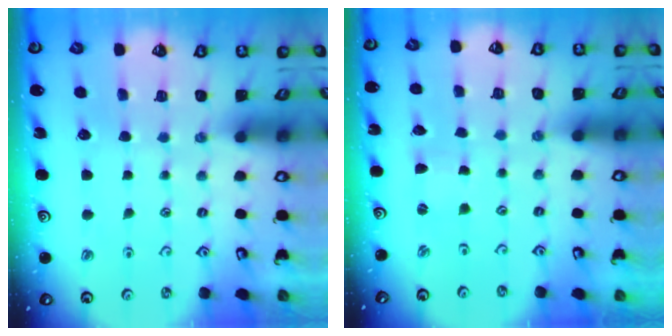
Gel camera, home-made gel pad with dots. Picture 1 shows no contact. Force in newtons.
{"total": 0.9, "press": 0.9, "slide": 0.1}